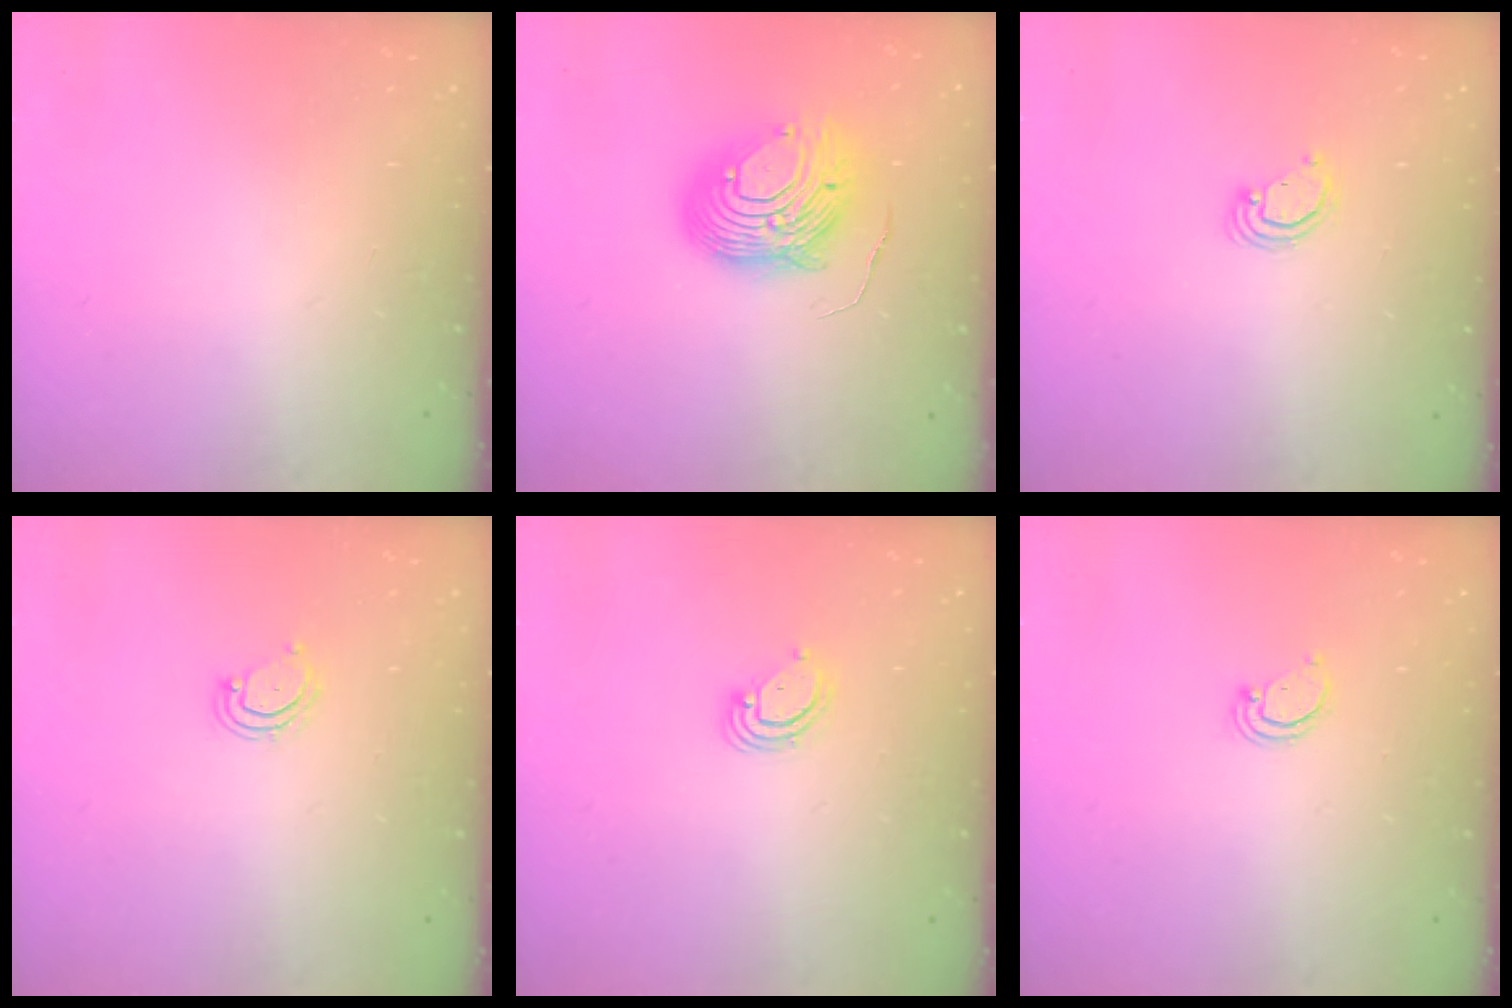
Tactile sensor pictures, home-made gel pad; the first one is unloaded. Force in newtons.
{"total": 12.1, "press": 12.0, "slide": 1.2}
{"total": 2.5, "press": 2.5, "slide": 0.2}
{"total": 4.4, "press": 4.3, "slide": 0.3}
{"total": 3.2, "press": 3.2, "slide": 0.2}
{"total": 2.2, "press": 2.2, "slide": 0.1}